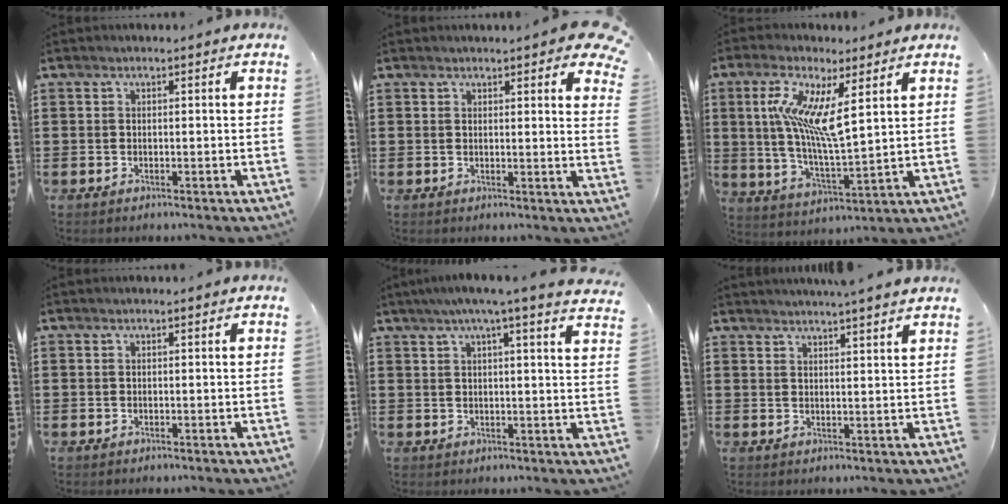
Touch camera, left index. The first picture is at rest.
{"total": 3.1, "force": [2.7, 0.6, 1.4], "torque": [-0.011, -0.011, 0.046]}
{"total": 10.4, "force": [4.8, 2.0, 9.0], "torque": [-0.184, -0.012, 0.085]}
{"total": 0.0}
{"total": 5.1, "force": [3.7, -0.6, 3.4], "torque": [-0.077, -0.011, 0.062]}
{"total": 2.9, "force": [2.8, -0.7, 0.4], "torque": [-0.016, -0.010, 0.052]}